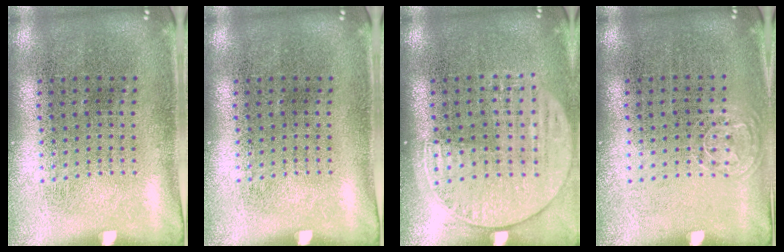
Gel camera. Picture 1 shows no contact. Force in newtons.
{"total": 0.0}
{"total": 1.5, "press": 1.4, "slide": 0.6}
{"total": 0.6, "press": 0.6, "slide": 0.3}